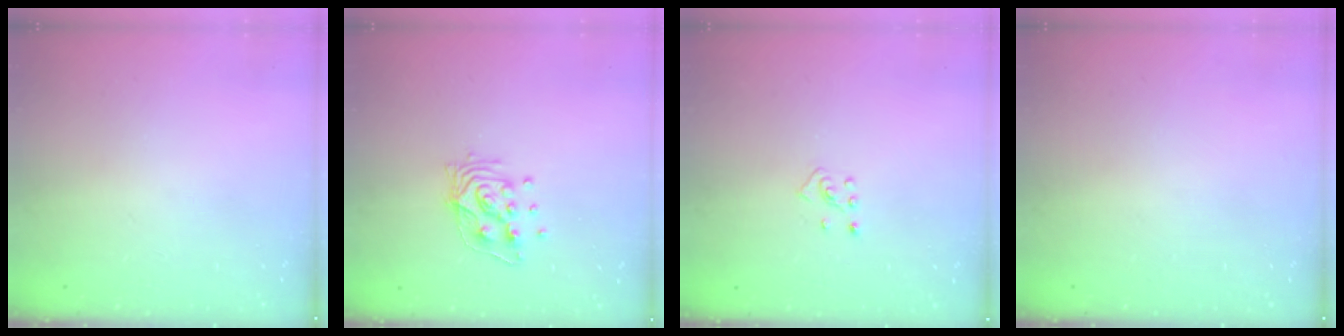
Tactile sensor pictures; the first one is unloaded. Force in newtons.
{"total": 10.3, "press": 10.3, "slide": 0.7}
{"total": 2.7, "press": 2.6, "slide": 0.9}
{"total": 0.0}